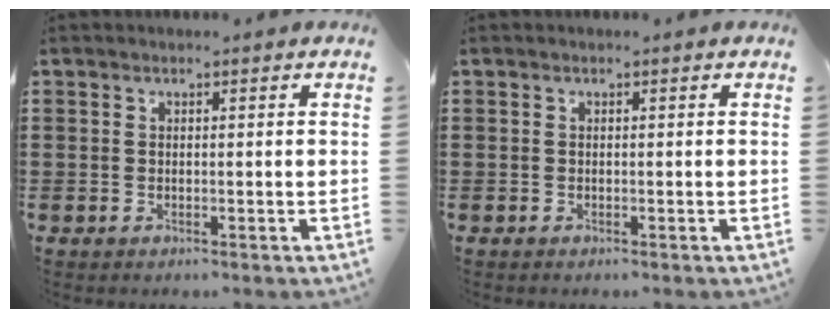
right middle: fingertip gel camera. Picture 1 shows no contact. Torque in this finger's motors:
{"motor_torque": [0.25, -0.19, 0.00, -0.01]}